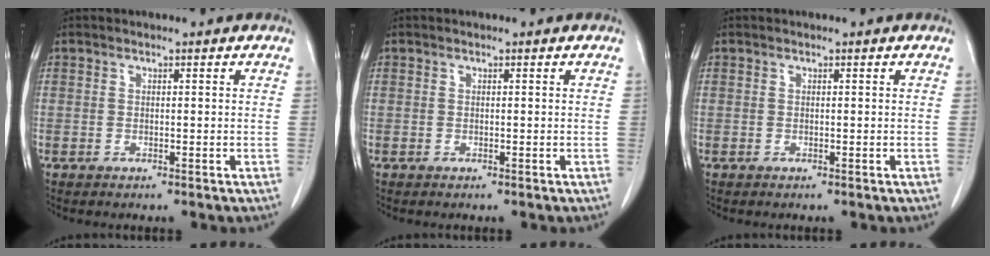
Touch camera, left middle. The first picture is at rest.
{"total": 0.0}
{"total": 0.0}